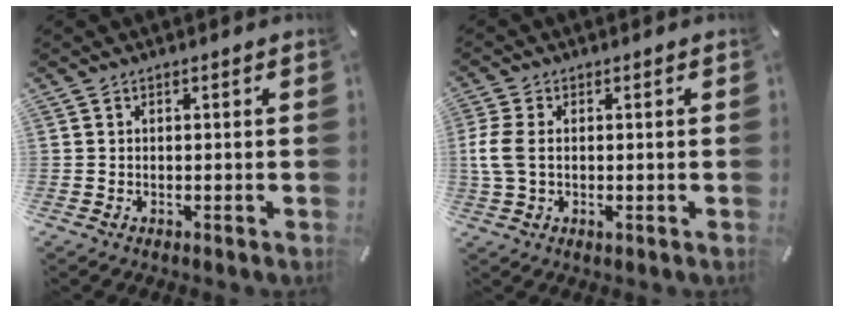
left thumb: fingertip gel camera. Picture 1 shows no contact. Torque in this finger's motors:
{"motor_torque": [0.86, 1.51, 0.38, -0.31, 0.11]}